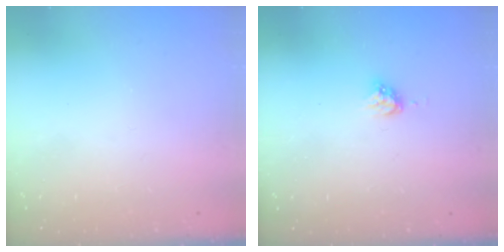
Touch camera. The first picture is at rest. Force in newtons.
{"total": 4.3, "press": 4.3, "slide": 0.3}